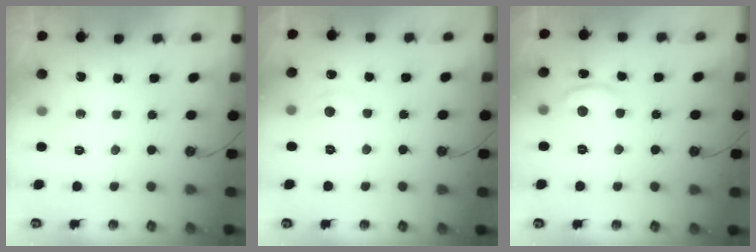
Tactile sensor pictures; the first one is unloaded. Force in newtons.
{"total": 1.1, "press": 0.7, "slide": 0.8}
{"total": 2.7, "press": 2.7, "slide": 0.4}